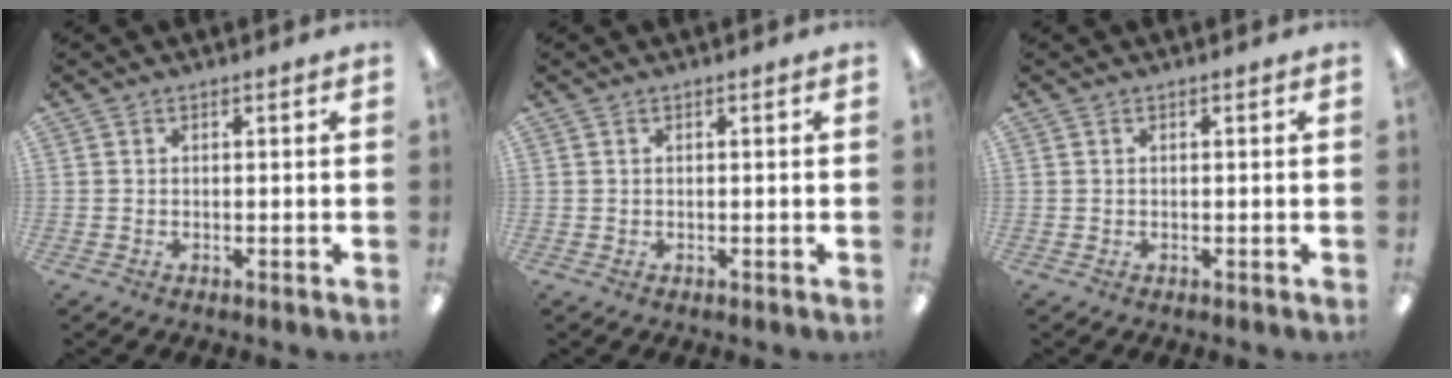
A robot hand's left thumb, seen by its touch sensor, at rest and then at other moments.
{"total": 0.0}
{"total": 0.0}